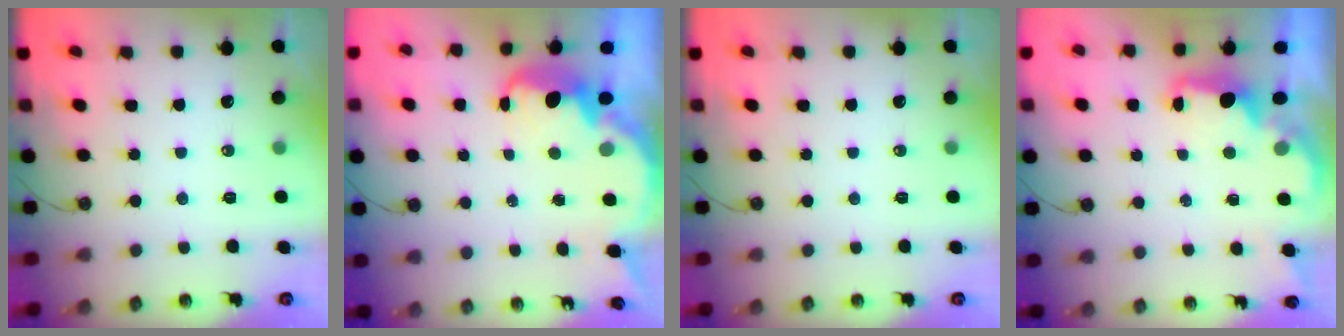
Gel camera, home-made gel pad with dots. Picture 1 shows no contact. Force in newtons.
{"total": 5.7, "press": 5.7, "slide": 0.4}
{"total": 0.0}
{"total": 2.0, "press": 1.9, "slide": 0.8}